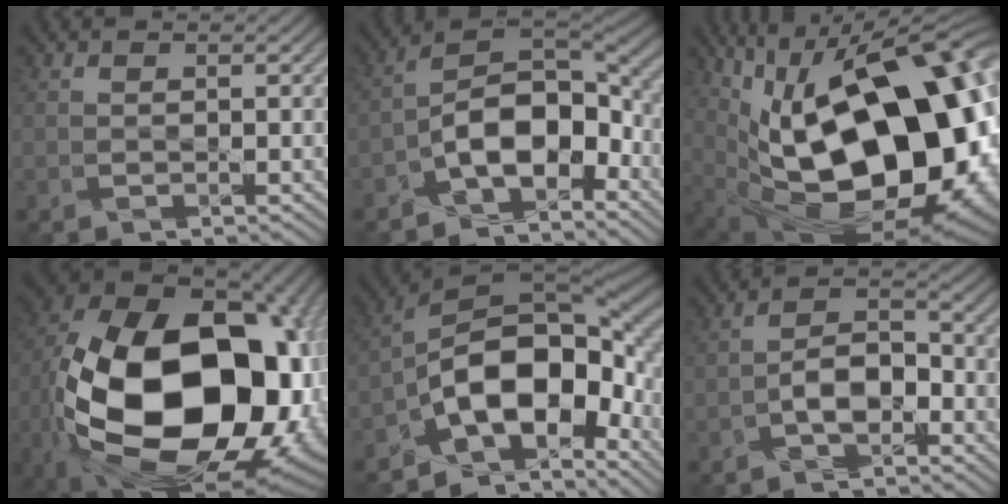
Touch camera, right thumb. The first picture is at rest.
{"total": 9.3, "force": [-4.5, 4.6, 6.6], "torque": [-0.106, 0.010, -0.097]}
{"total": 22.9, "force": [2.1, 12.6, 19.0], "torque": [-0.314, 0.004, 0.055]}
{"total": 24.1, "force": [-4.2, 15.3, 18.2], "torque": [-0.402, -0.059, -0.028]}
{"total": 14.4, "force": [-5.8, 7.7, 10.7], "torque": [-0.174, -0.012, -0.113]}
{"total": 4.9, "force": [-2.2, 2.6, 3.5], "torque": [-0.058, 0.013, -0.043]}